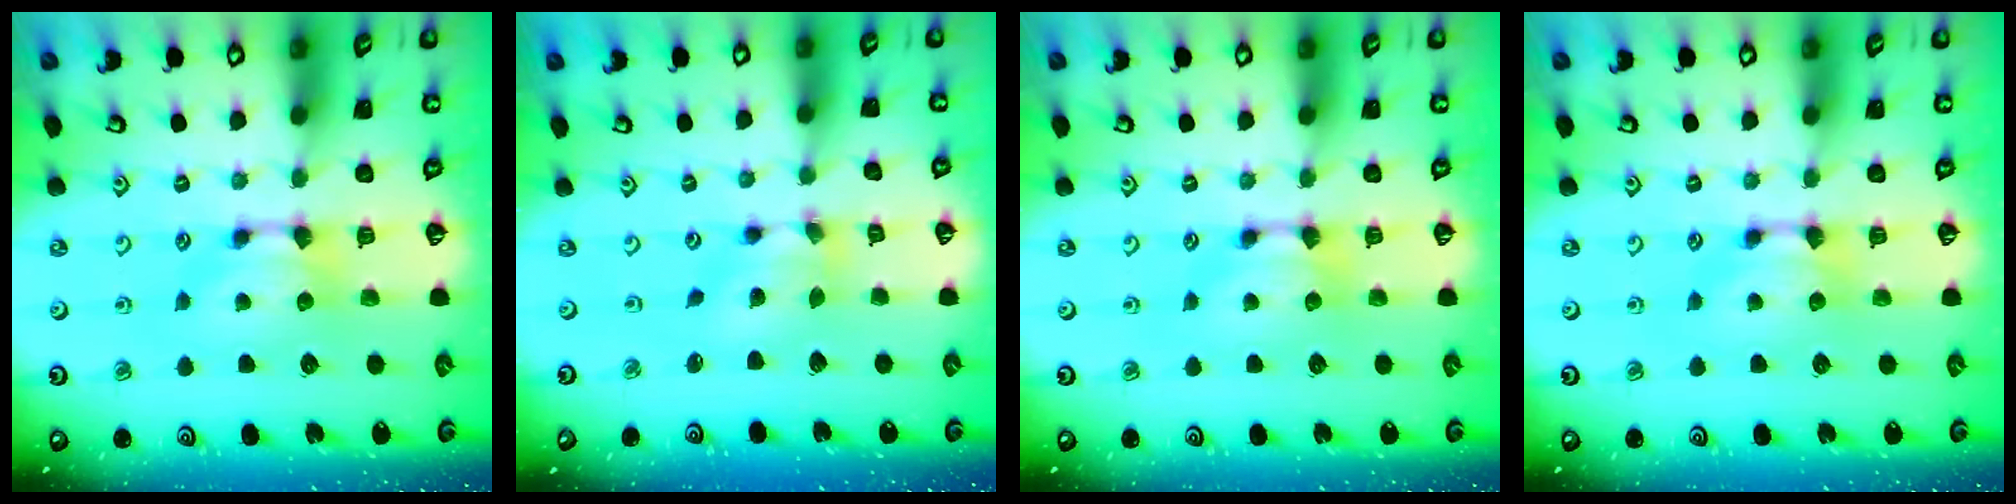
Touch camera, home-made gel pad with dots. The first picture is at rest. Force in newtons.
{"total": 4.3, "press": 3.9, "slide": 1.8}
{"total": 0.0}
{"total": 0.0}